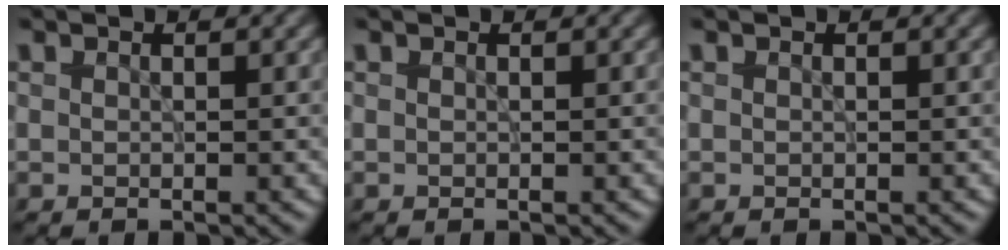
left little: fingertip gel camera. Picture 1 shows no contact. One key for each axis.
{"total": 0.0}
{"total": 0.0}